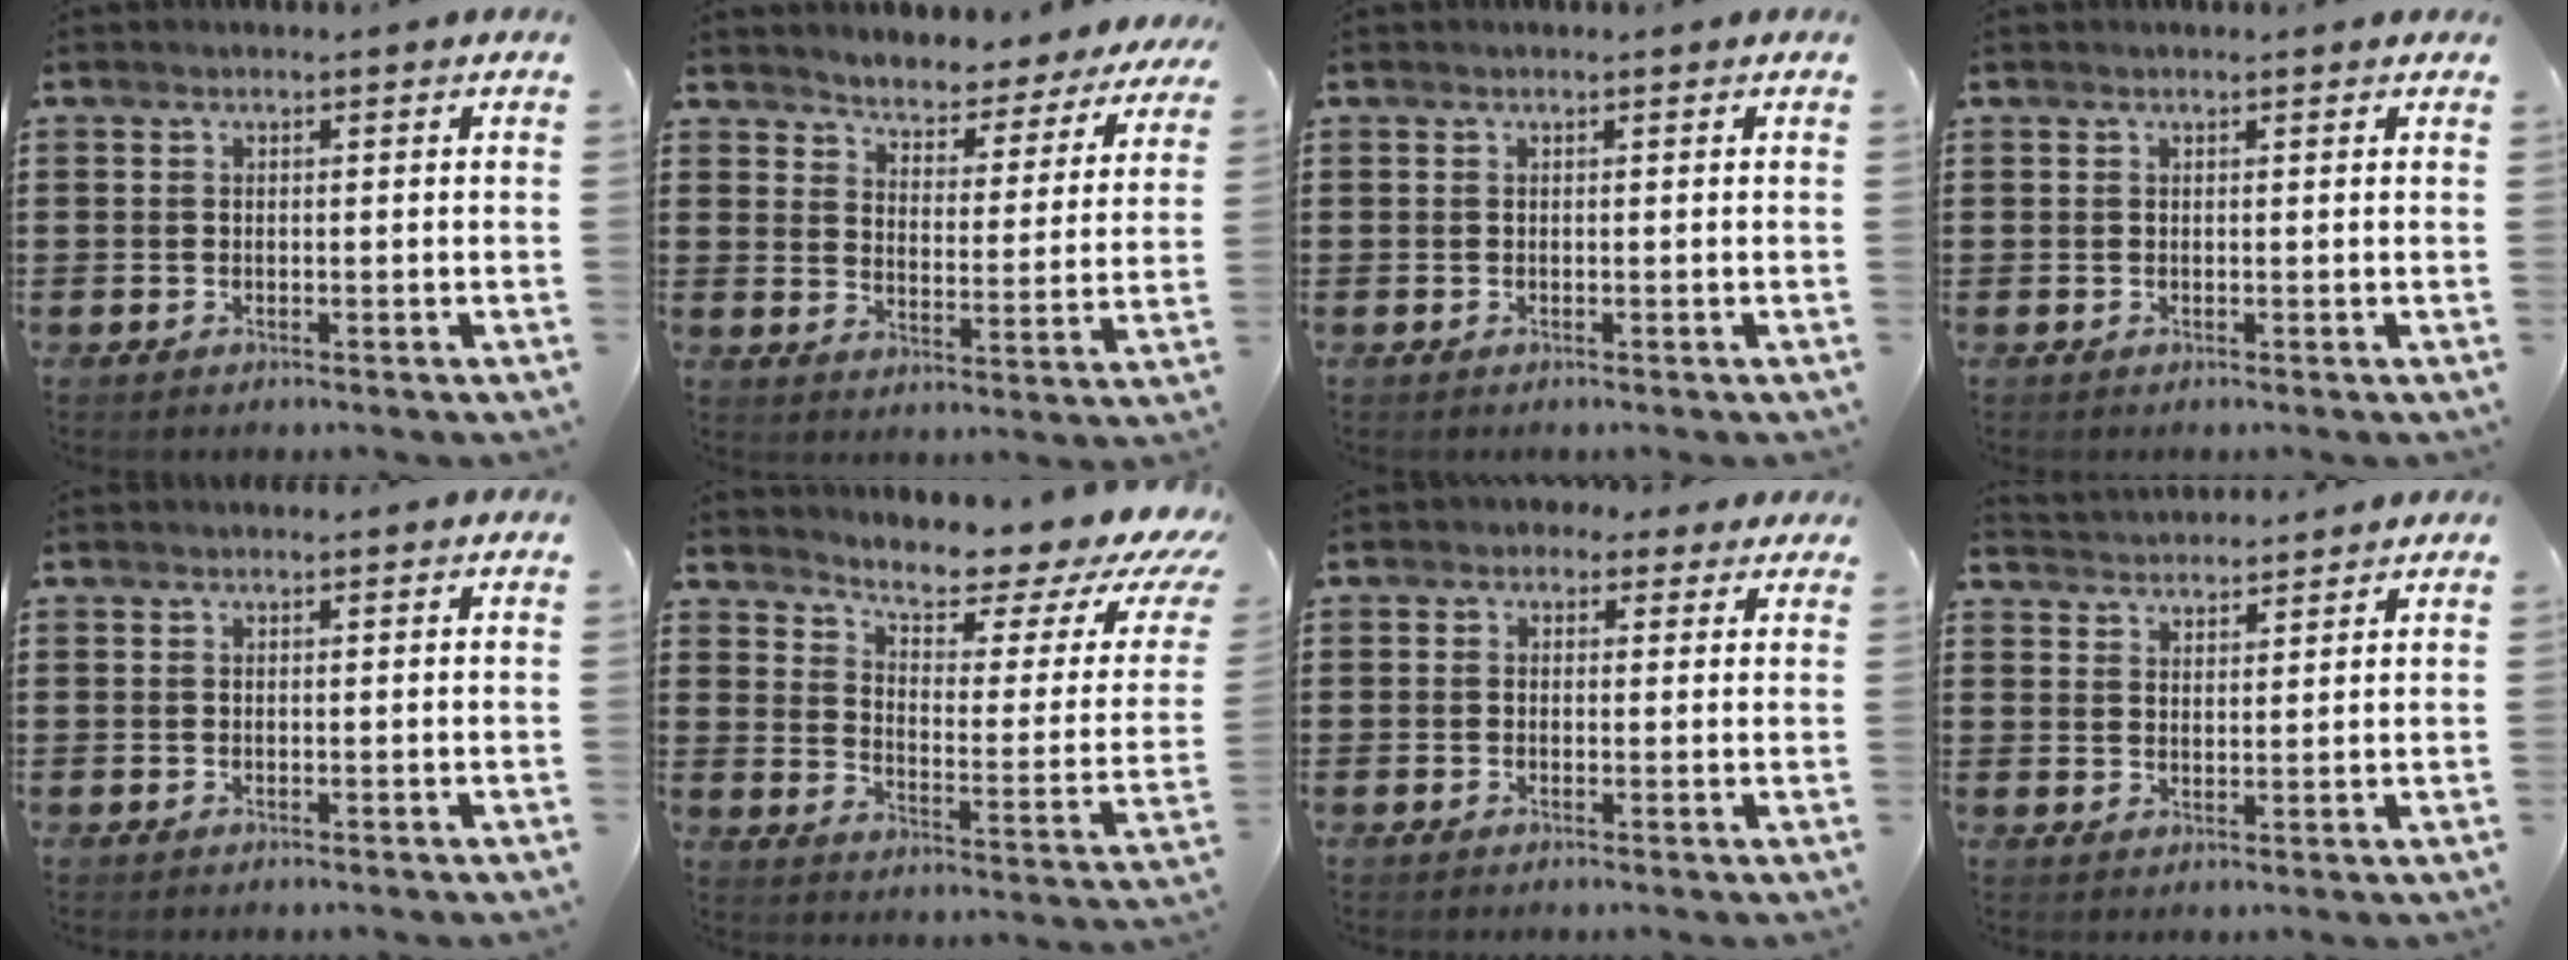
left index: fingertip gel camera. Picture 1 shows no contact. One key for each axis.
{"total": 3.7, "fx": 3.6, "fy": 0.1, "fz": -0.5, "tx": -0.017, "ty": -0.036, "tz": 0.056}
{"total": 0.0}
{"total": 0.0}
{"total": 0.0}
{"total": 7.1, "fx": 5.5, "fy": 1.8, "fz": 4.1, "tx": -0.081, "ty": -0.043, "tz": 0.085}
{"total": 1.8, "fx": 0.9, "fy": 1.5, "fz": 0.4, "tx": -0.009, "ty": 0.007, "tz": 0.013}
{"total": 2.9, "fx": 2.9, "fy": -0.1, "fz": -0.5, "tx": -0.001, "ty": -0.011, "tz": 0.054}